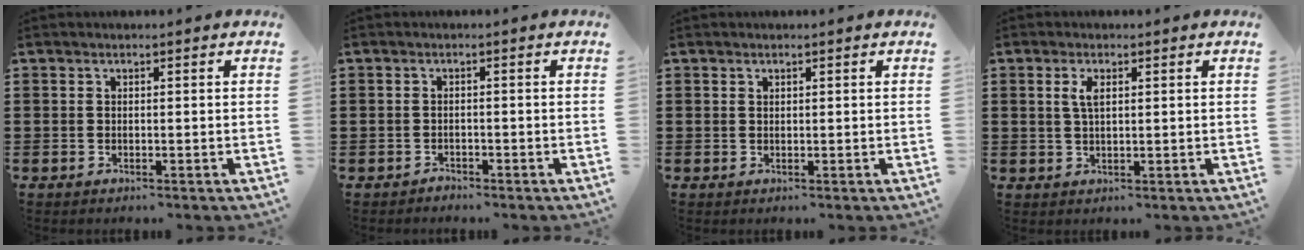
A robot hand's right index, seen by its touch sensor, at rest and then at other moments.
{"total": 1.1, "force": [-1.0, 0.4, -0.2], "torque": [-0.001, 0.006, -0.024]}
{"total": 0.5, "force": [0.4, 0.4, 0.1], "torque": [-0.003, 0.002, 0.007]}
{"total": 2.6, "force": [0.8, 1.0, 2.2], "torque": [-0.049, 0.006, 0.013]}